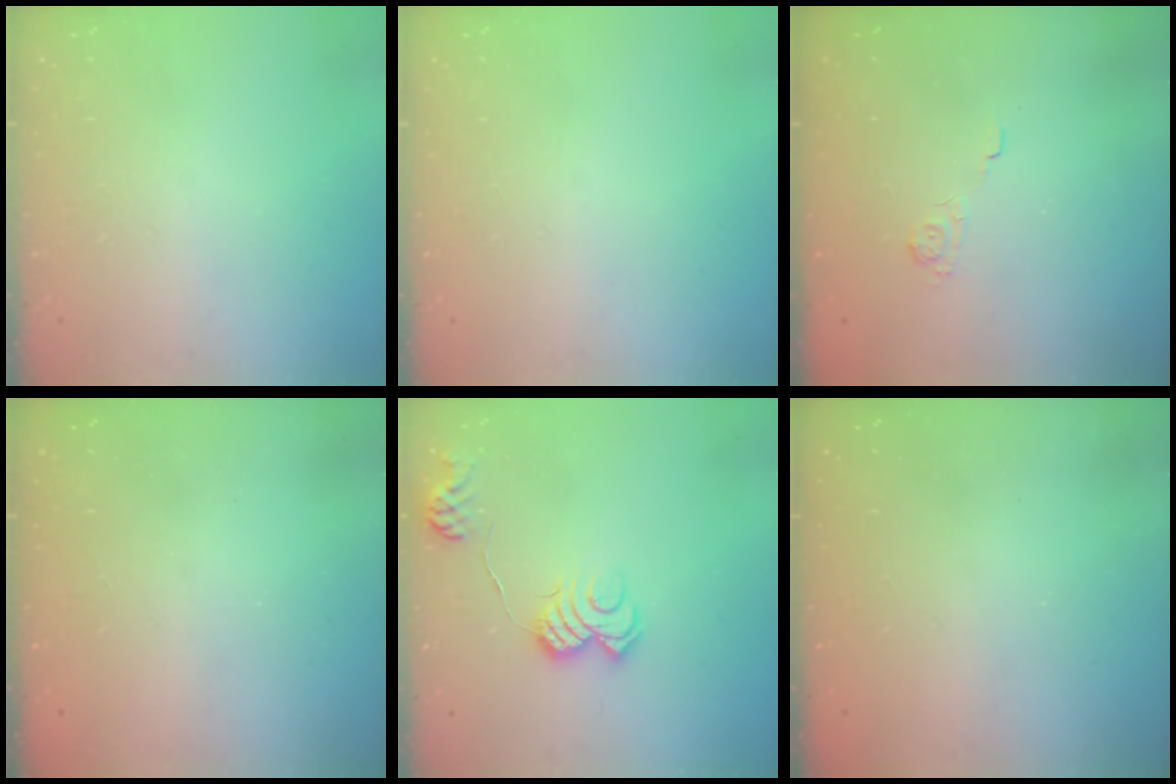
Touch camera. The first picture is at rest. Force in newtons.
{"total": 0.0}
{"total": 2.2, "press": 1.7, "slide": 1.4}
{"total": 2.3, "press": 2.1, "slide": 0.8}
{"total": 11.1, "press": 11.0, "slide": 1.0}
{"total": 2.6, "press": 2.4, "slide": 0.8}